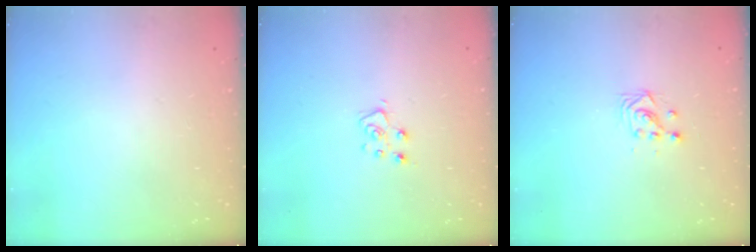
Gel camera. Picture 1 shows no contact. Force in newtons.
{"total": 5.7, "press": 5.7, "slide": 0.5}
{"total": 2.9, "press": 2.9, "slide": 0.2}